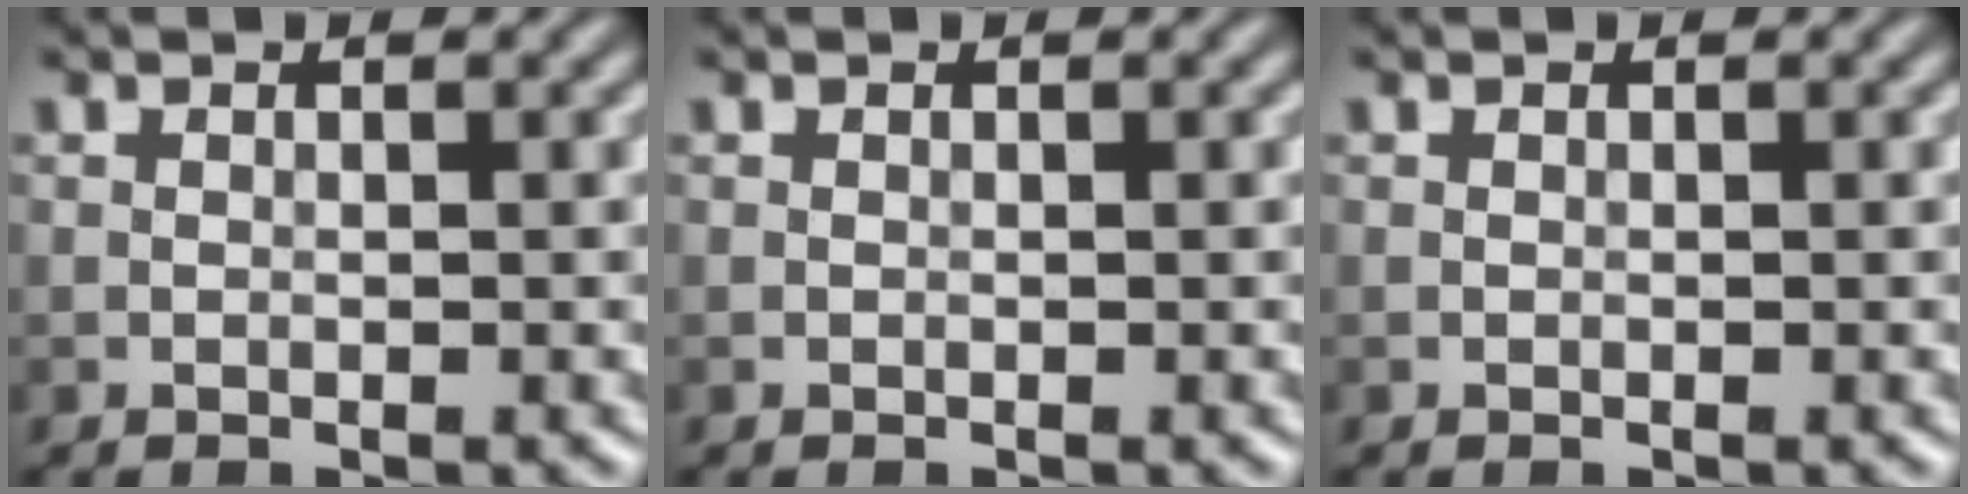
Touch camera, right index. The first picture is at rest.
{"total": 0.0}
{"total": 0.0}